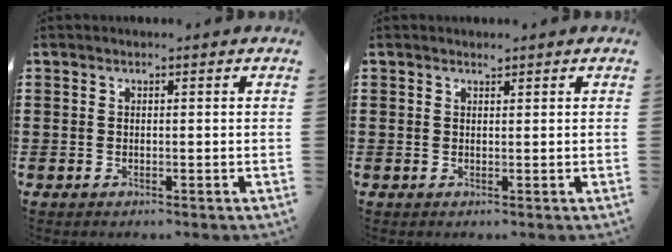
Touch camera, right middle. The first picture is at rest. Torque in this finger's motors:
{"motor_torque": [-0.08, -0.14, 0.09, -0.01]}